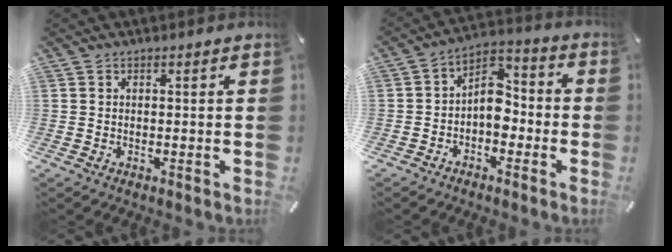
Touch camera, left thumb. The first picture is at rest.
{"total": 7.8, "force": [-2.7, 5.6, 4.7], "torque": [-0.071, 0.016, -0.053]}